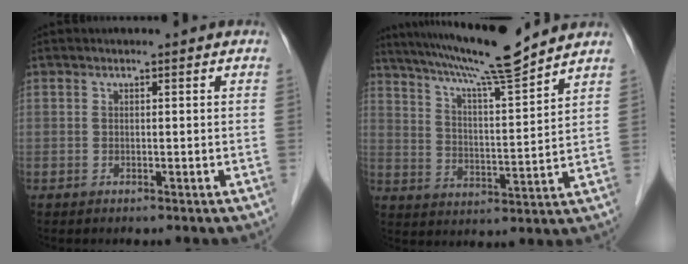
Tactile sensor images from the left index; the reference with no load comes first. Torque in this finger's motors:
{"motor_torque": [0.15, -0.21, 0.41, 0.12]}